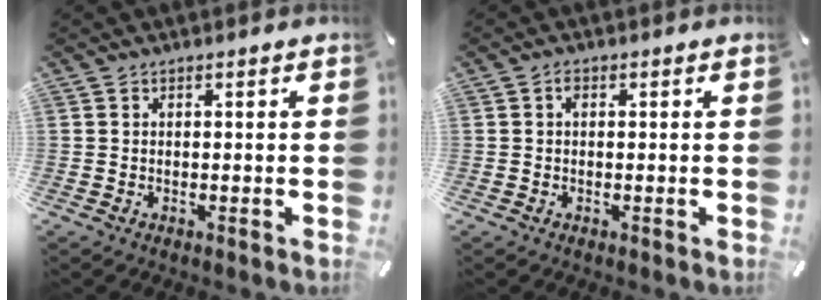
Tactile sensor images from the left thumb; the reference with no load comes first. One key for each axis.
{"total": 1.0, "fx": 0.1, "fy": 0.6, "fz": 0.8, "tx": -0.017, "ty": 0.005, "tz": 0.001}